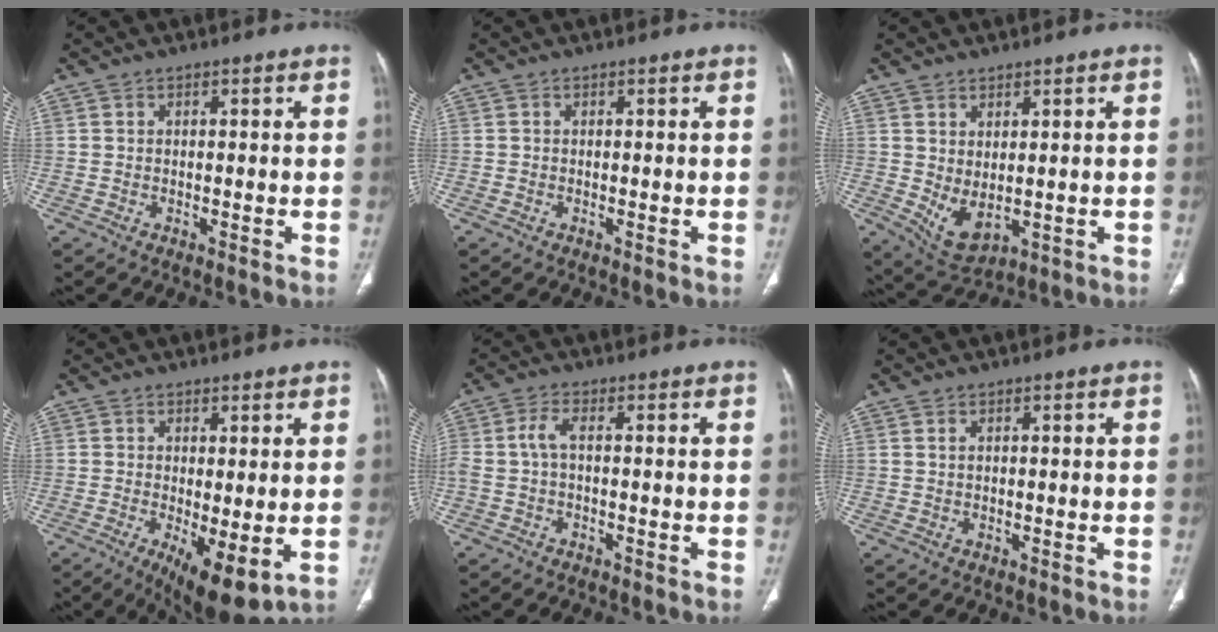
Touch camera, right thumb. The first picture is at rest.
{"total": 0.0}
{"total": 6.4, "force": [0.1, 3.5, 5.3], "torque": [-0.086, -0.011, 0.026]}
{"total": 9.3, "force": [-2.1, 3.3, 8.5], "torque": [-0.135, -0.021, -0.021]}
{"total": 3.4, "force": [-0.3, 1.3, 3.1], "torque": [-0.080, 0.009, -0.011]}
{"total": 0.7, "force": [0.3, 0.4, 0.5], "torque": [-0.010, 0.001, 0.006]}